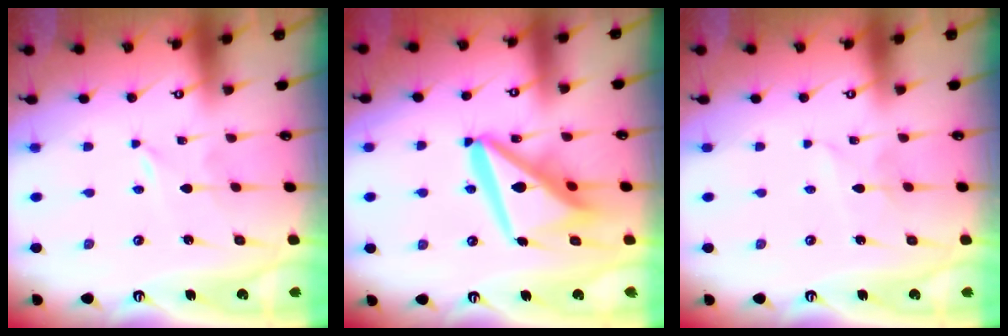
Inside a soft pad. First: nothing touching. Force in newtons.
{"total": 15.9, "press": 15.9, "slide": 1.6}
{"total": 3.1, "press": 3.1, "slide": 0.3}